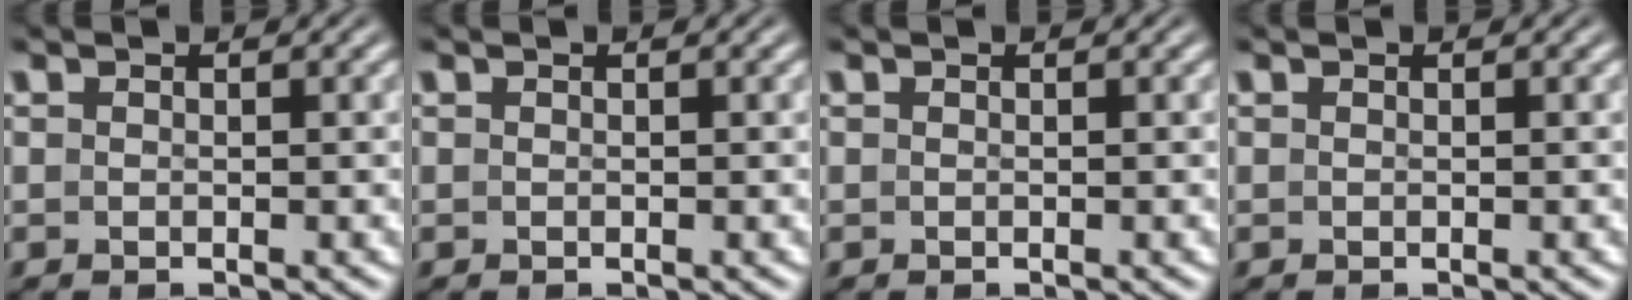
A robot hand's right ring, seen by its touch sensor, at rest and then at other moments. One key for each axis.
{"total": 0.0}
{"total": 0.0}
{"total": 0.0}